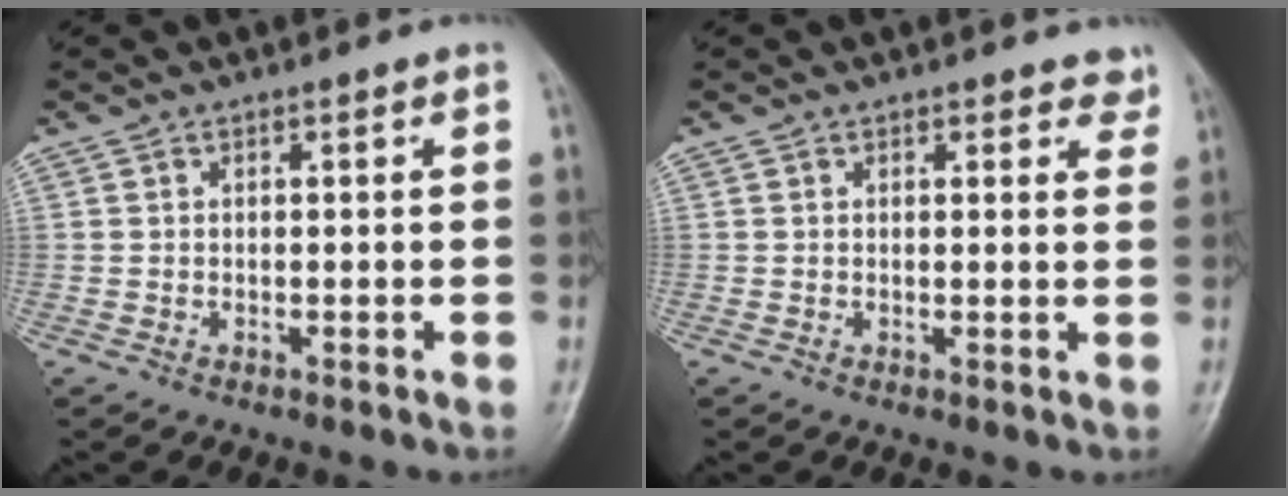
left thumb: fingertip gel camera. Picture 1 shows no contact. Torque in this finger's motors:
{"motor_torque": [-0.04, -0.01, -0.19, -0.05, 0.05]}